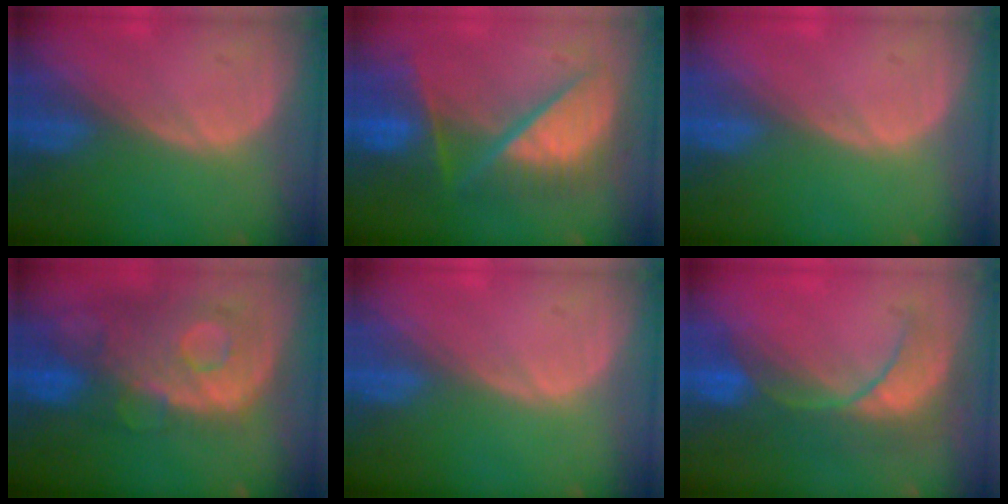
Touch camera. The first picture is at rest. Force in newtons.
{"total": 10.6, "press": 10.5, "slide": 1.4}
{"total": 0.0}
{"total": 11.6, "press": 9.8, "slide": 6.1}
{"total": 0.0}
{"total": 8.4, "press": 8.1, "slide": 2.3}